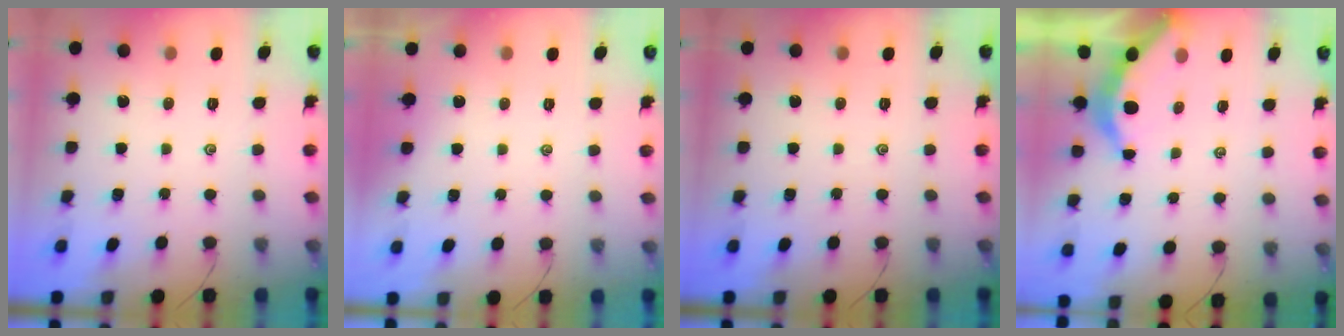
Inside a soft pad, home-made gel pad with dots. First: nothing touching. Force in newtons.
{"total": 1.2, "press": 1.2, "slide": 0.3}
{"total": 0.0}
{"total": 3.8, "press": 3.7, "slide": 0.5}